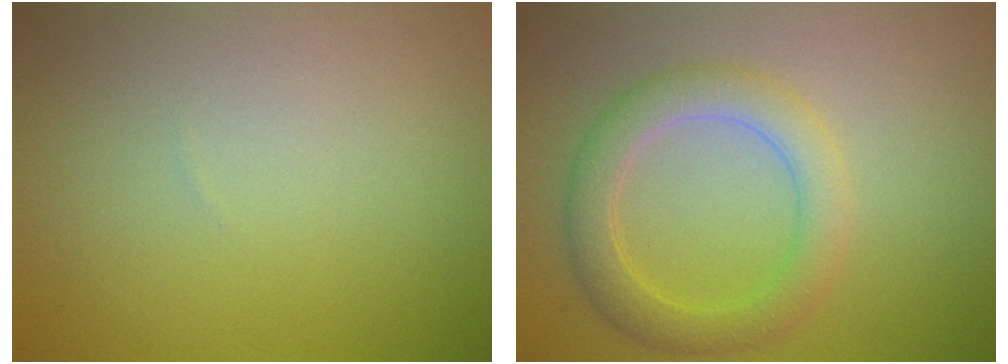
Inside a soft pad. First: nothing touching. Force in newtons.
{"total": 3.9, "press": 3.9, "slide": 0.3}